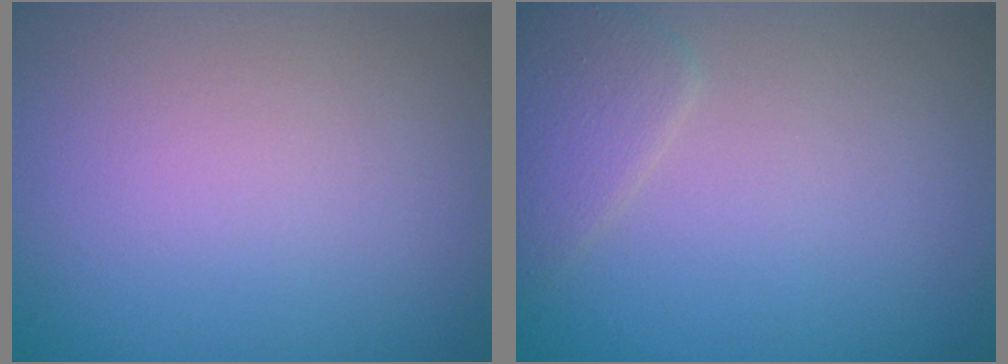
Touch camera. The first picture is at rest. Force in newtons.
{"total": 1.8, "press": 1.8, "slide": 0.1}